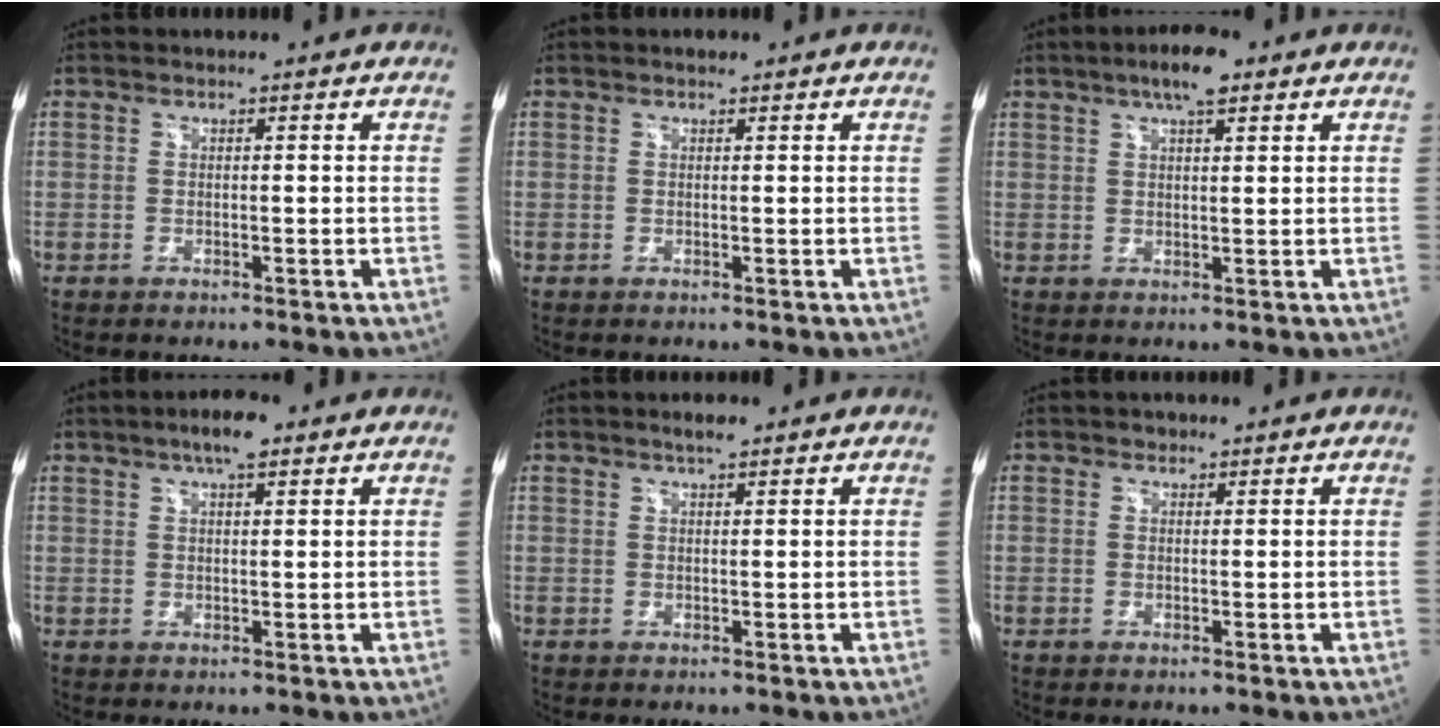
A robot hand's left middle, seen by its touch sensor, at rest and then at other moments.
{"total": 0.8, "force": [0.6, 0.3, 0.4], "torque": [-0.014, 0.000, 0.009]}
{"total": 5.8, "force": [3.7, 1.1, 4.4], "torque": [-0.083, 0.010, 0.060]}
{"total": 4.7, "force": [3.0, 0.9, 3.5], "torque": [-0.066, 0.009, 0.049]}
{"total": 2.1, "force": [1.6, 0.3, 1.2], "torque": [-0.031, 0.003, 0.028]}
{"total": 1.2, "force": [0.9, 0.8, 0.2], "torque": [-0.001, -0.003, 0.010]}